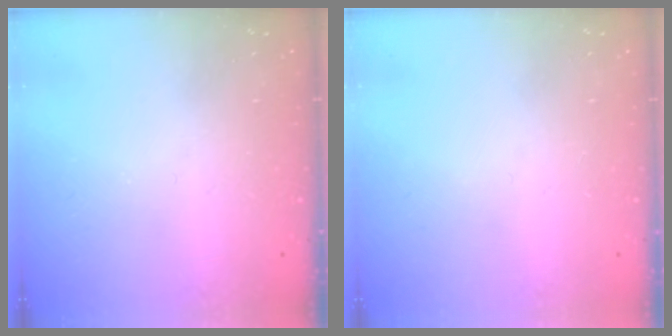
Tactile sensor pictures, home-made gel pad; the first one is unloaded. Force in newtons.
{"total": 0.0}